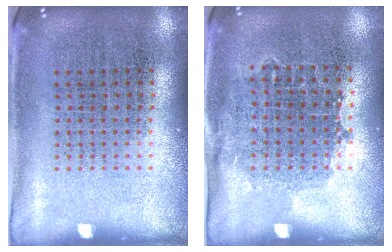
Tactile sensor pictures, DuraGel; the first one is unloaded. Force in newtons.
{"total": 0.8, "press": 0.7, "slide": 0.5}